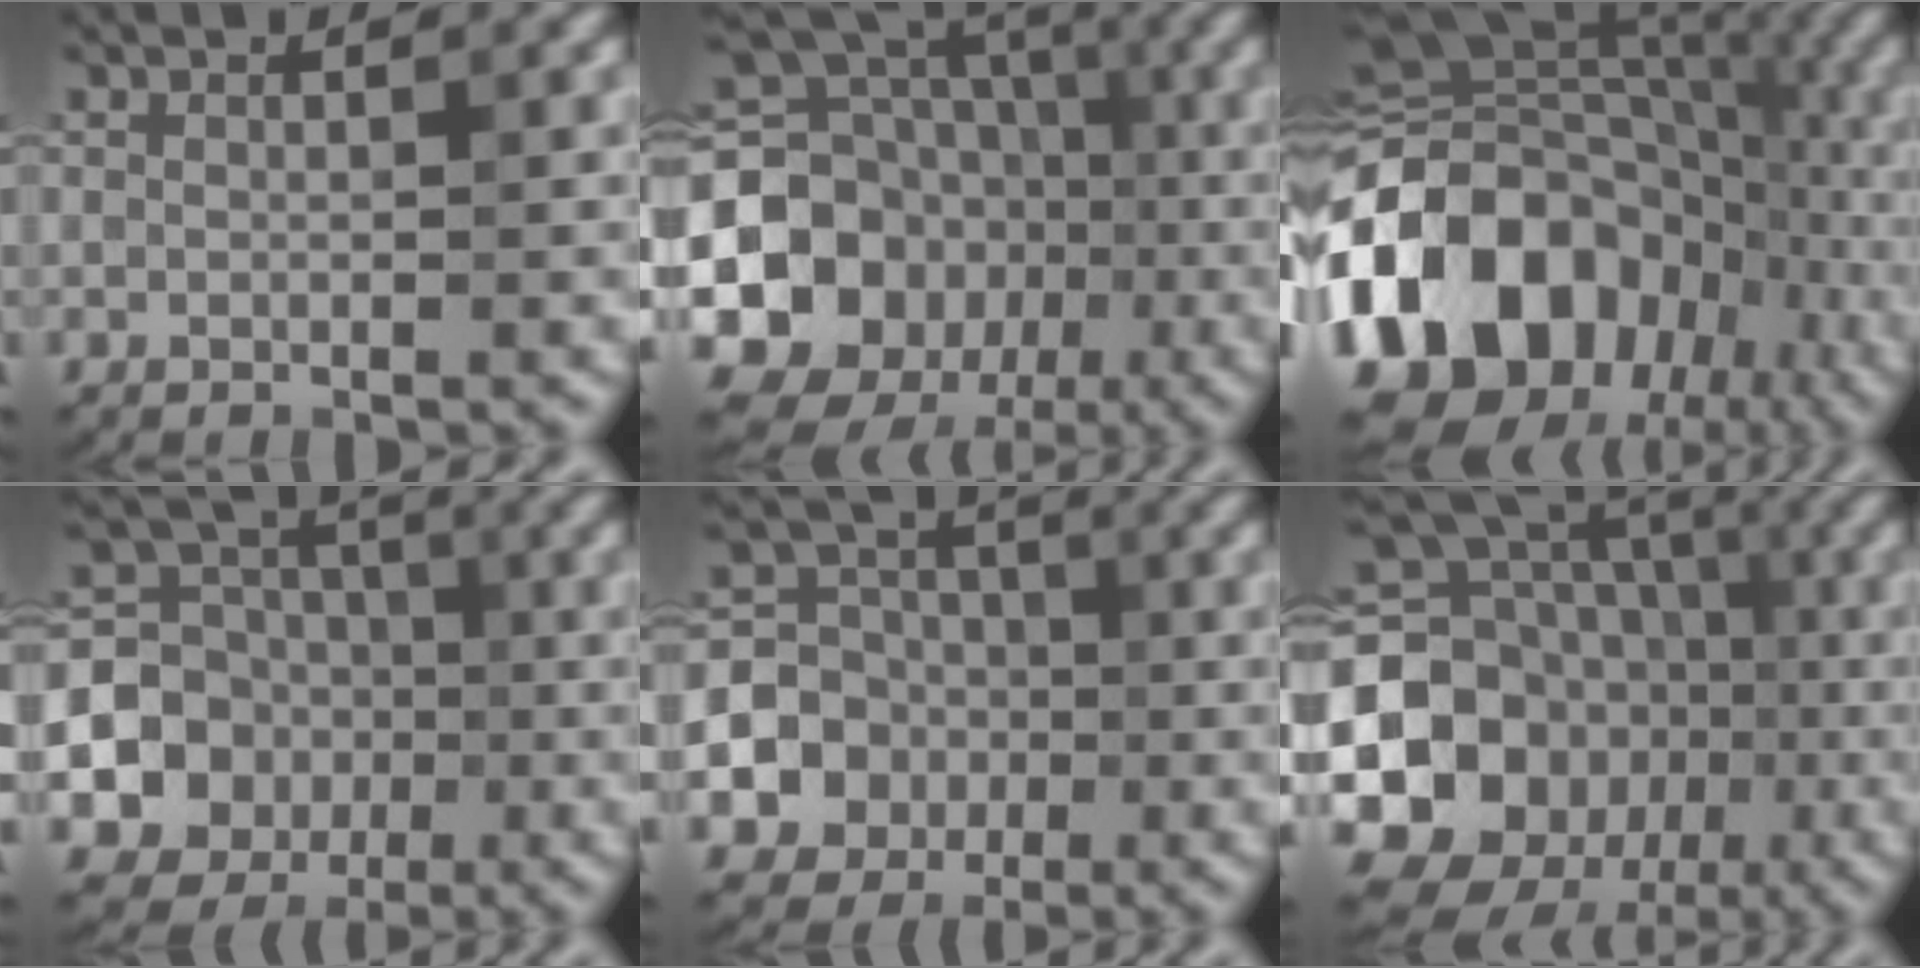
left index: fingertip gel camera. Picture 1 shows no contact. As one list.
[{"total": 18.0, "force": [-3.4, 15.8, 7.9], "torque": [-0.165, 0.009, -0.090]}, {"total": 16.2, "force": [-5.8, 11.4, 9.8], "torque": [-0.192, 0.010, -0.114]}, {"total": 8.5, "force": [-1.6, 7.6, 3.4], "torque": [-0.077, -0.015, -0.043]}, {"total": 5.7, "force": [-1.5, 5.0, 2.1], "torque": [-0.040, -0.001, -0.038]}, {"total": 20.2, "force": [-4.4, 17.7, 8.7], "torque": [-0.178, 0.003, -0.108]}]